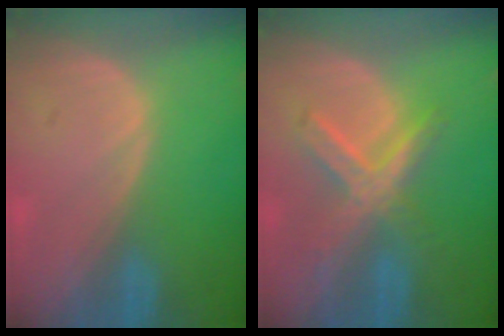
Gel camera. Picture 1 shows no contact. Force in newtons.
{"total": 7.2, "press": 6.4, "slide": 3.4}